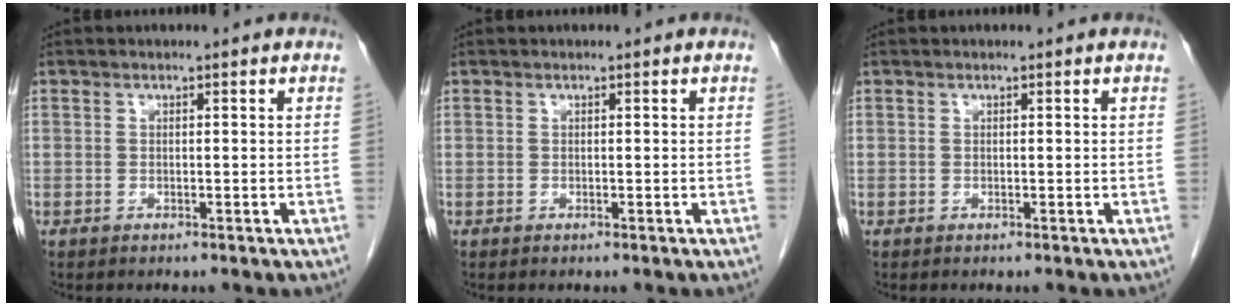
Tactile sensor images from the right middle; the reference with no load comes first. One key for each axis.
{"total": 0.0}
{"total": 0.0}